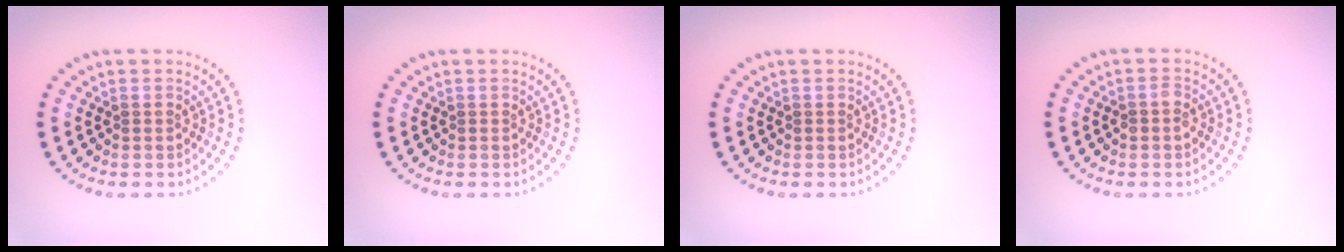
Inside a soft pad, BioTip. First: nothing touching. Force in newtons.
{"total": 0.0}
{"total": 0.0}
{"total": 1.1, "press": 1.0, "slide": 0.3}